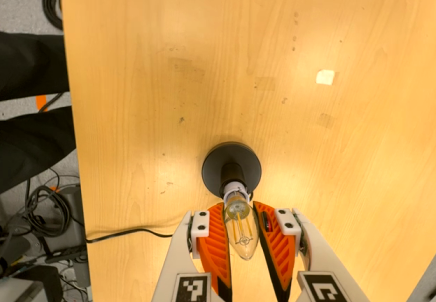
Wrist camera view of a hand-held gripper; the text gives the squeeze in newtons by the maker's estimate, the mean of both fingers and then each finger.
{"total": 13.2, "left": 12.9, "right": 13.5}